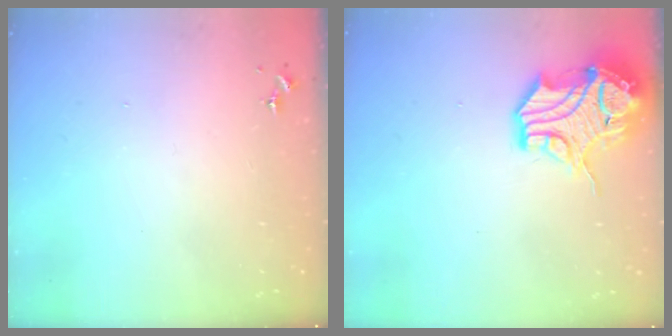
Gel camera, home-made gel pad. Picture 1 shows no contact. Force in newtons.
{"total": 17.4, "press": 17.2, "slide": 2.2}